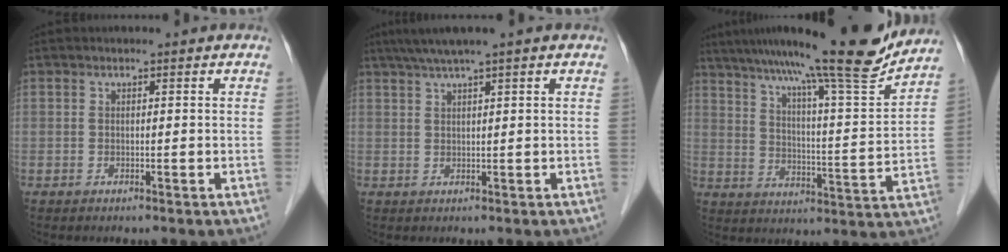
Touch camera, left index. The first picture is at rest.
{"total": 4.3, "force": [3.1, -0.9, 2.8], "torque": [-0.055, 0.019, 0.061]}
{"total": 20.0, "force": [17.0, -0.3, 10.6], "torque": [-0.165, -0.013, 0.245]}